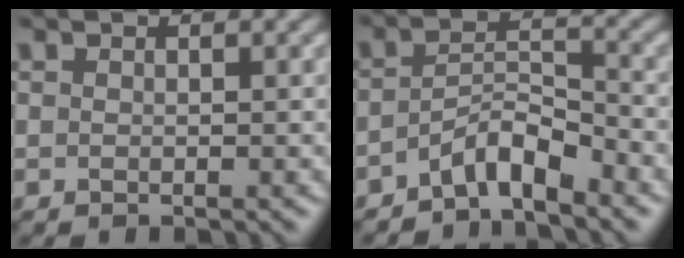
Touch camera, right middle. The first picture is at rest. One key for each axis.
{"total": 3.6, "fx": -2.7, "fy": 1.0, "fz": 2.2, "tx": -0.037, "ty": 0.013, "tz": -0.055}